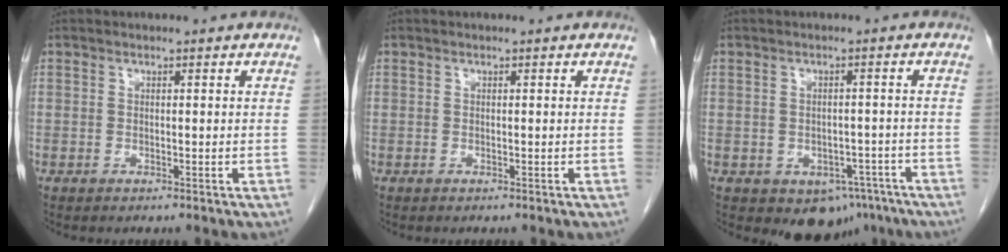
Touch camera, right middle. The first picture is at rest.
{"total": 0.0}
{"total": 7.6, "force": [-4.9, 5.0, 2.9], "torque": [-0.015, 0.013, -0.059]}